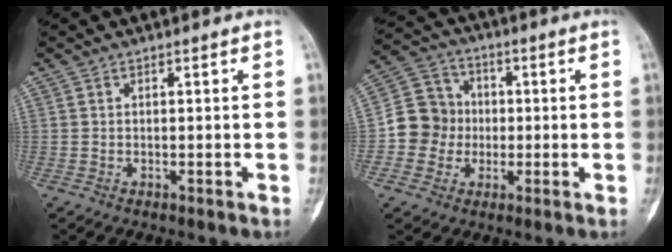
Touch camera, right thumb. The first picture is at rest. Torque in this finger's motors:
{"motor_torque": [1.19, 1.09, 0.43, -0.49, -0.02]}